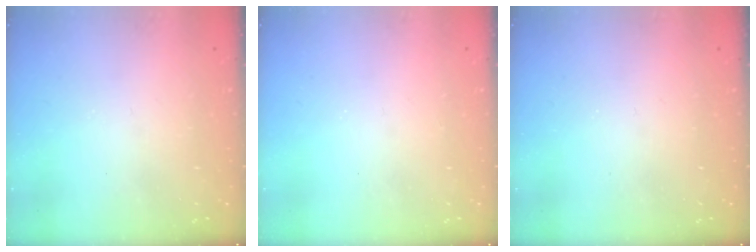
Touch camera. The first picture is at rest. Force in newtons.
{"total": 0.0}
{"total": 0.0}